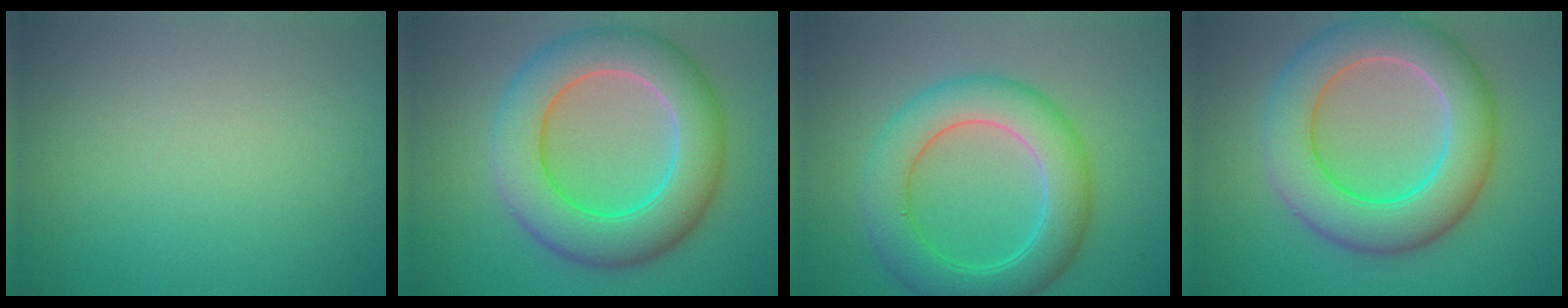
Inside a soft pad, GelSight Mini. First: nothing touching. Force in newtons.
{"total": 9.1, "press": 9.1, "slide": 0.4}
{"total": 6.6, "press": 6.6, "slide": 0.3}
{"total": 8.6, "press": 8.6, "slide": 0.4}